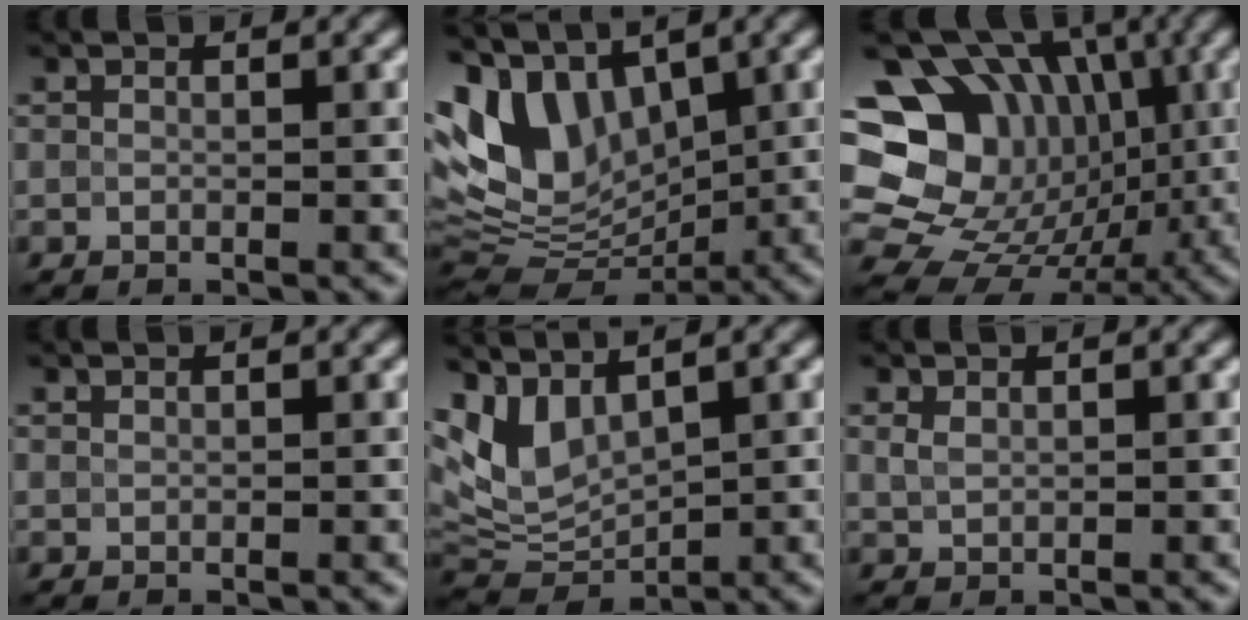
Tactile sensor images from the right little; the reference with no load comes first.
{"total": 10.4, "force": [3.3, 6.4, 7.4], "torque": [-0.144, 0.003, 0.059]}
{"total": 17.0, "force": [1.9, 14.3, 9.0], "torque": [-0.157, 0.048, 0.021]}
{"total": 0.0}
{"total": 6.6, "force": [2.6, 3.6, 4.9], "torque": [-0.085, 0.000, 0.055]}
{"total": 1.3, "force": [0.6, 0.8, 0.8], "torque": [-0.016, 0.003, 0.010]}